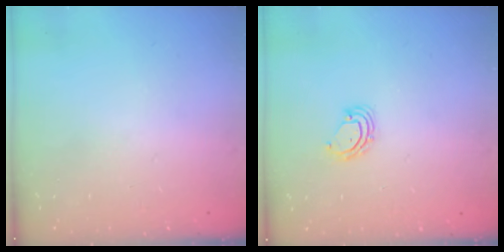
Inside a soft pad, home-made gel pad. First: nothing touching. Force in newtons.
{"total": 5.0, "press": 5.0, "slide": 0.4}